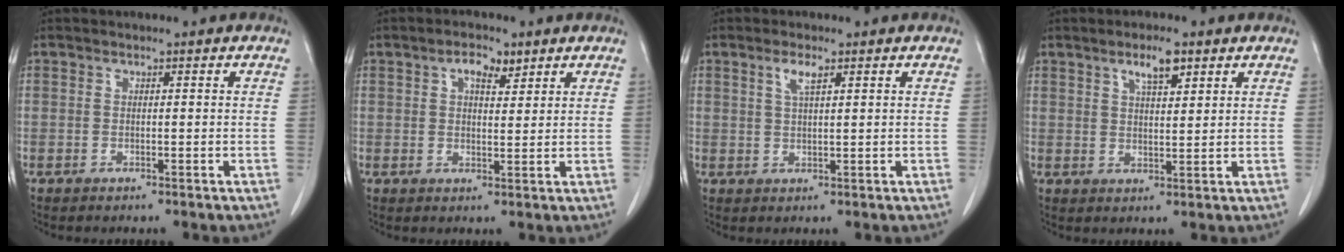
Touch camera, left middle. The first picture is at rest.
{"total": 3.9, "force": [2.2, 1.6, 2.7], "torque": [-0.047, 0.007, 0.038]}
{"total": 2.7, "force": [1.4, 0.5, 2.2], "torque": [-0.048, 0.002, 0.029]}
{"total": 4.5, "force": [2.8, 1.1, 3.4], "torque": [-0.063, 0.001, 0.049]}